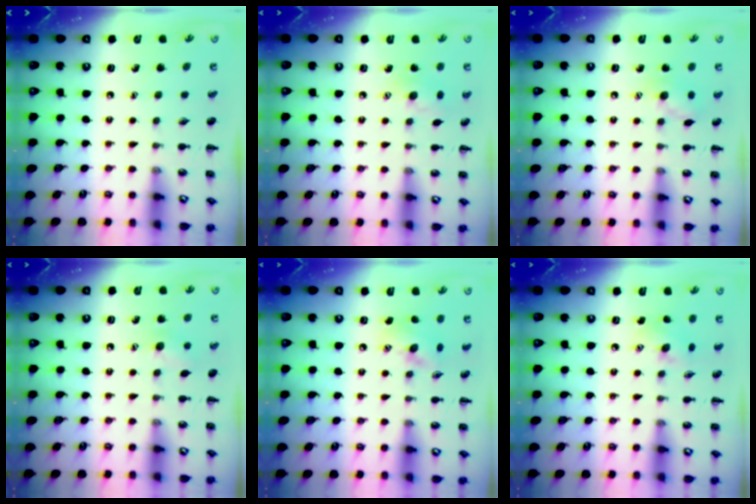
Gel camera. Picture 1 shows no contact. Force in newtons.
{"total": 6.9, "press": 6.8, "slide": 1.3}
{"total": 7.9, "press": 7.9, "slide": 0.4}
{"total": 7.0, "press": 6.8, "slide": 1.7}
{"total": 9.7, "press": 9.7, "slide": 1.1}
{"total": 6.5, "press": 6.5, "slide": 0.7}